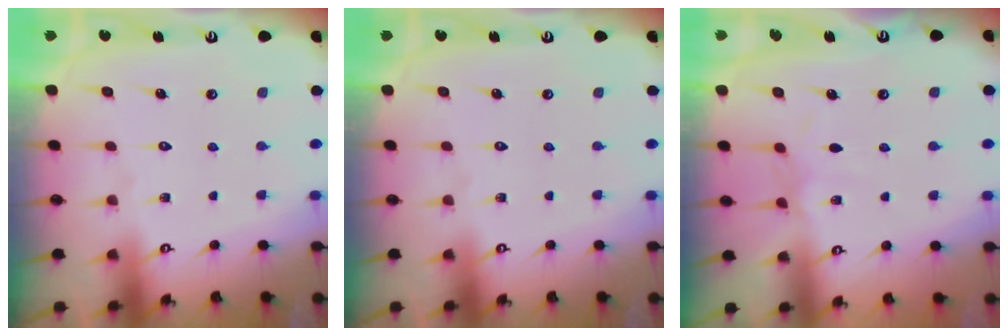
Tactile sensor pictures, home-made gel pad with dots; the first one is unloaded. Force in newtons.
{"total": 0.0}
{"total": 1.7, "press": 1.6, "slide": 0.4}